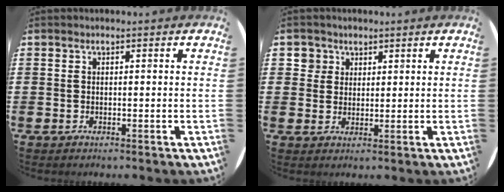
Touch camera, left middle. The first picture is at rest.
{"total": 2.7, "force": [1.7, 2.1, 0.1], "torque": [0.007, 0.002, 0.030]}